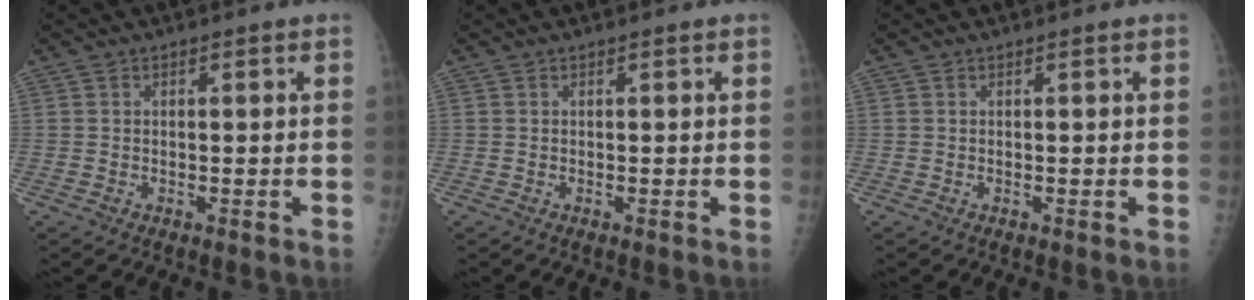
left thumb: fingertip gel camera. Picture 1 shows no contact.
{"total": 0.0}
{"total": 0.0}